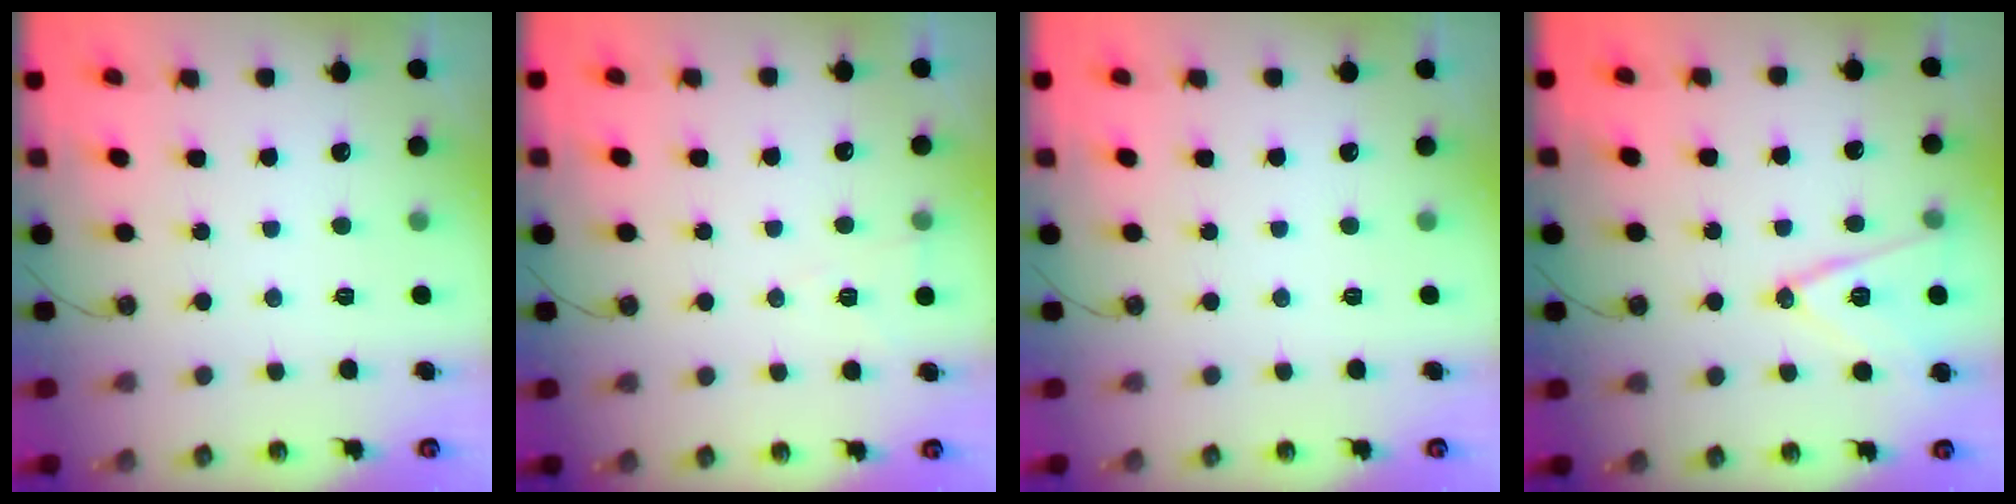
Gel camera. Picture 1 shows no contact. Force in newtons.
{"total": 5.4, "press": 3.2, "slide": 4.3}
{"total": 0.0}
{"total": 13.6, "press": 13.2, "slide": 3.3}